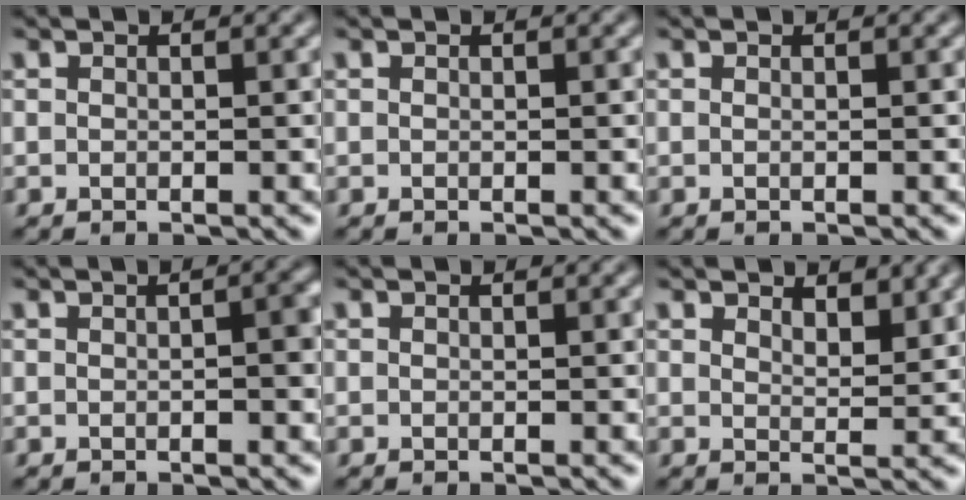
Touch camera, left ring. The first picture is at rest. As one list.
[{"total": 0.0}, {"total": 0.0}, {"total": 2.4, "force": [0.1, 0.5, 2.4], "torque": [-0.029, 0.005, 0.001]}, {"total": 0.0}, {"total": 2.6, "force": [2.2, 0.8, 1.2], "torque": [-0.018, -0.003, 0.035]}]